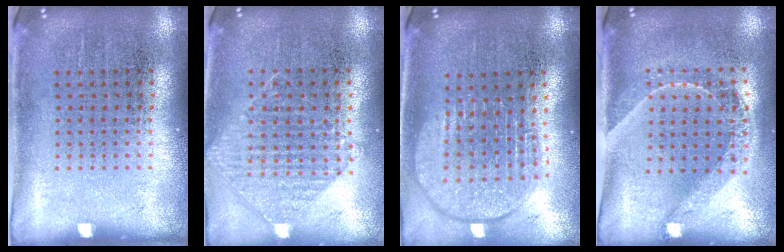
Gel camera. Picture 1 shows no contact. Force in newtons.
{"total": 0.9, "press": 0.8, "slide": 0.3}
{"total": 2.0, "press": 1.6, "slide": 1.2}
{"total": 1.6, "press": 1.4, "slide": 0.9}